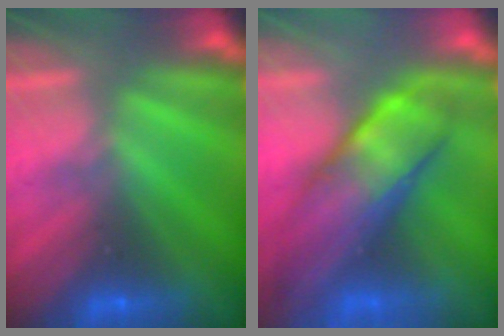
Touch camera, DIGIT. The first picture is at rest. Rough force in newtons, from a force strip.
{"total": 9.5}